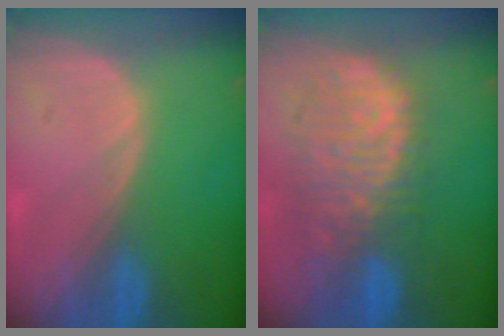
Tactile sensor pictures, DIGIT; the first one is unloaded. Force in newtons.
{"total": 11.2, "press": 9.6, "slide": 5.9}